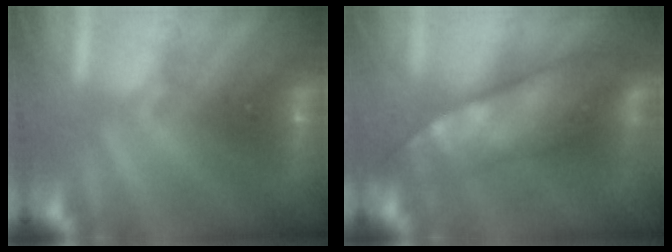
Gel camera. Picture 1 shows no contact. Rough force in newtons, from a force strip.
{"total": 8.0}